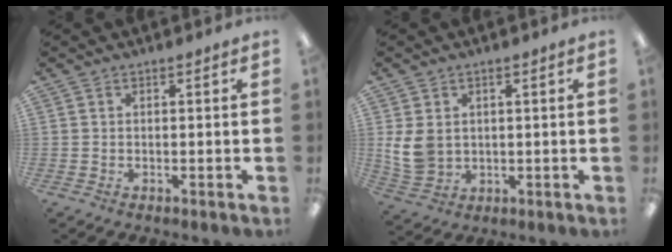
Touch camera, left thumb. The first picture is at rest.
{"total": 7.3, "force": [1.3, 5.8, 4.2], "torque": [-0.101, 0.002, 0.026]}